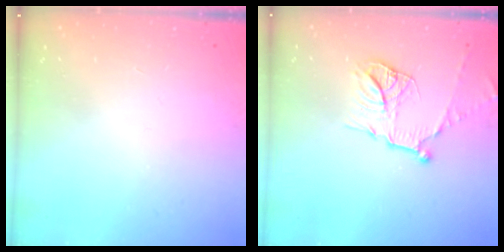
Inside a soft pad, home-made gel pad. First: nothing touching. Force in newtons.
{"total": 13.4, "press": 13.3, "slide": 1.2}